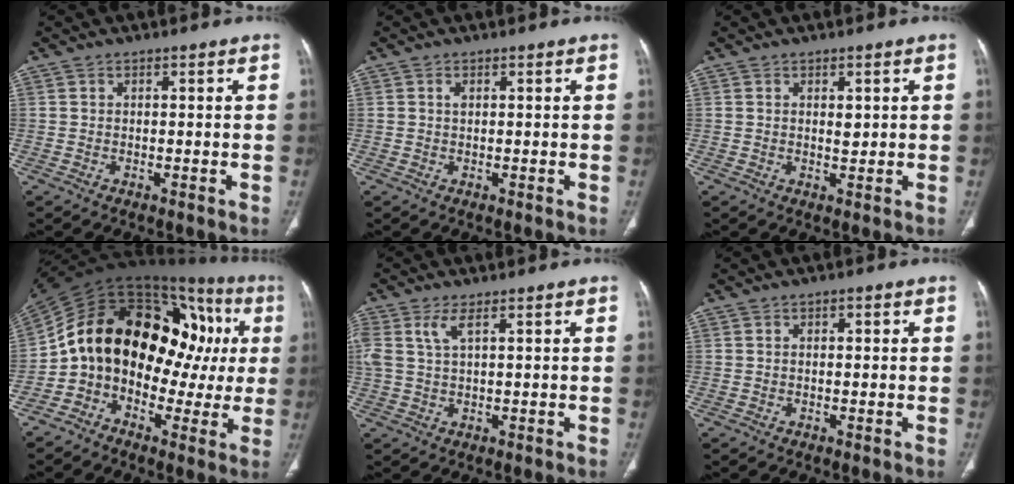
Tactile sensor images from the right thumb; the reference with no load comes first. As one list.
[{"total": 0.8, "force": [0.4, 0.4, 0.6], "torque": [-0.011, 0.001, 0.007]}, {"total": 1.8, "force": [0.6, 0.8, 1.5], "torque": [-0.020, -0.005, 0.010]}, {"total": 26.4, "force": [1.9, 16.8, 20.3], "torque": [-0.285, 0.083, 0.024]}, {"total": 3.8, "force": [1.8, 1.0, 3.2], "torque": [-0.091, 0.005, 0.045]}, {"total": 0.9, "force": [0.3, 0.4, 0.7], "torque": [-0.013, 0.001, 0.004]}]